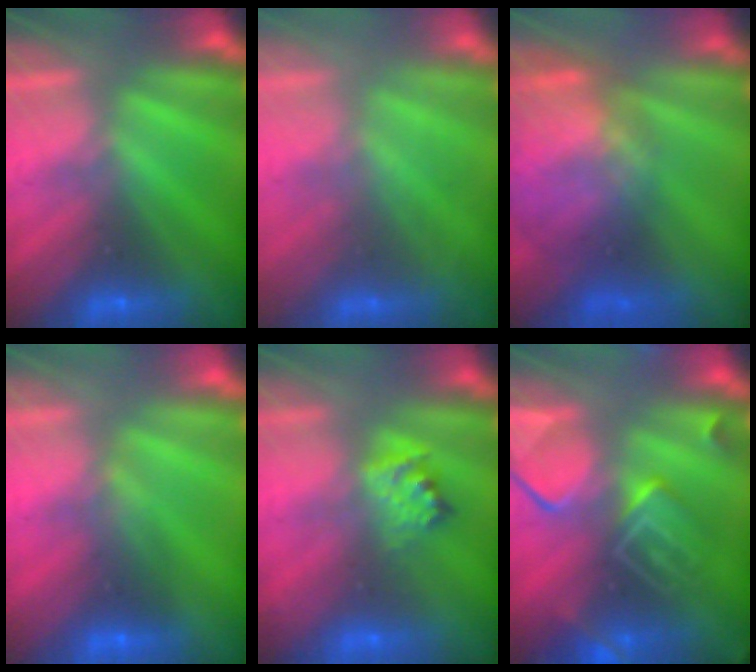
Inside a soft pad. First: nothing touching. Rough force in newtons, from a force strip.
{"total": 2.3}
{"total": 10.8}
{"total": 1.6}
{"total": 2.4}
{"total": 6.1}